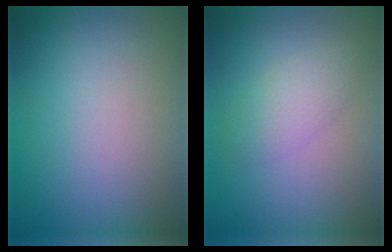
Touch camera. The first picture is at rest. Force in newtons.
{"total": 2.4, "press": 2.4, "slide": 0.1}